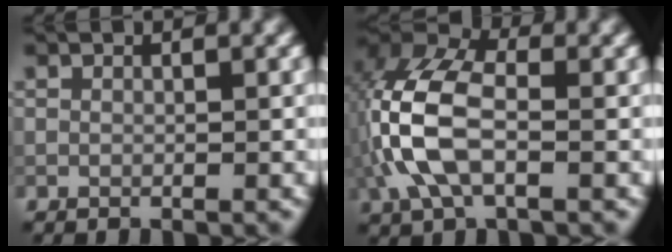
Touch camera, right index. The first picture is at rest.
{"total": 8.9, "force": [-0.8, 4.9, 7.4], "torque": [-0.177, 0.018, -0.028]}